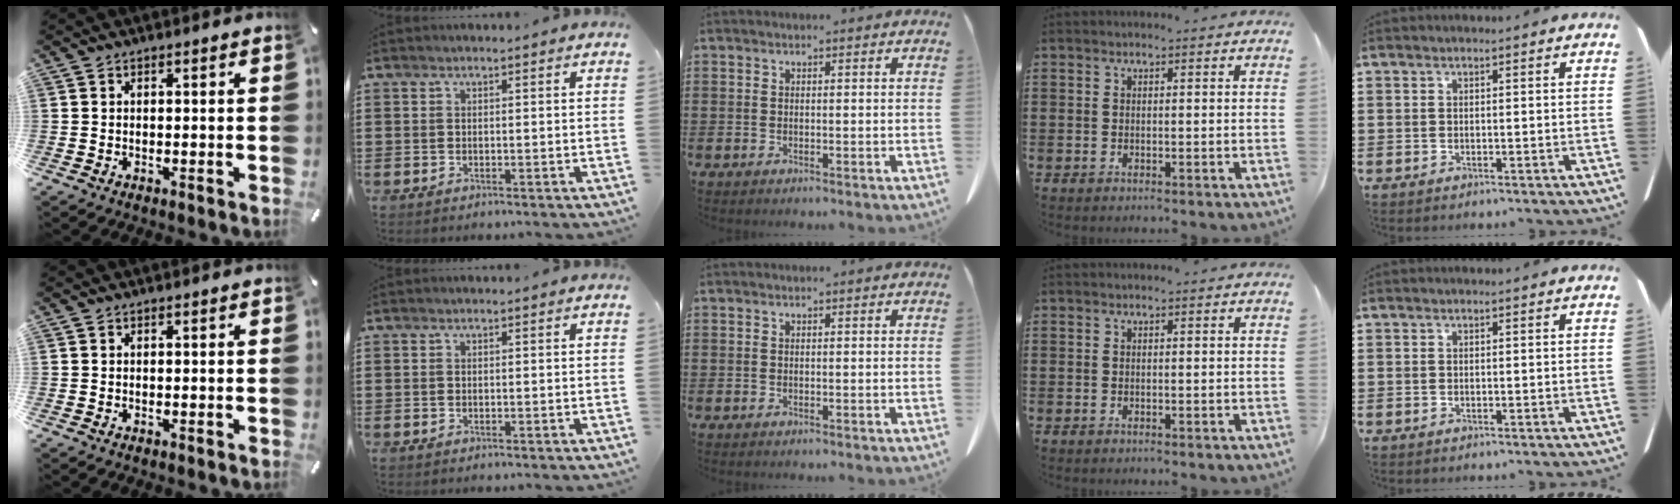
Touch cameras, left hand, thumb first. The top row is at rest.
{}